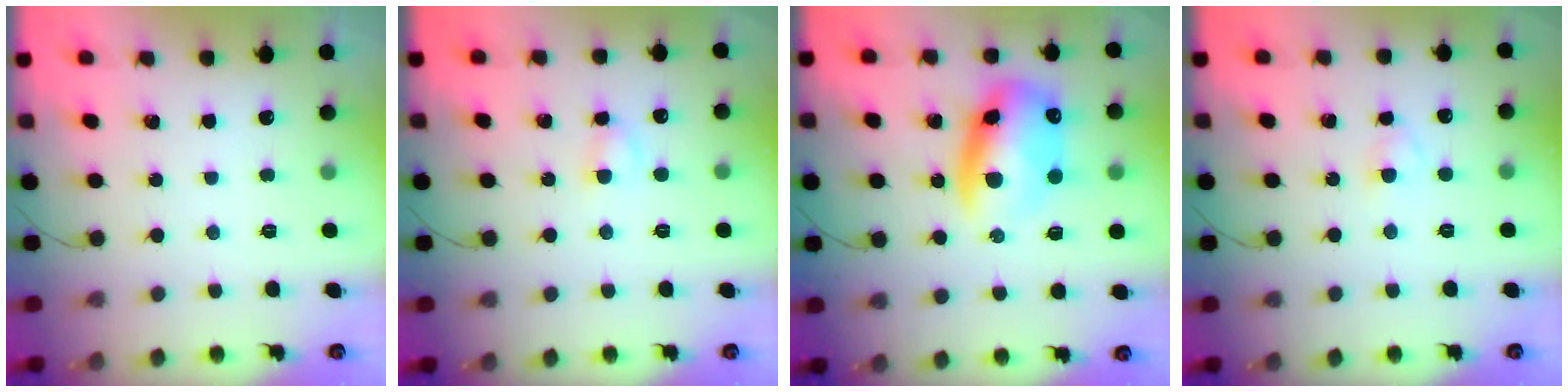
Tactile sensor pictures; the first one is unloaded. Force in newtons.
{"total": 2.8, "press": 2.6, "slide": 1.2}
{"total": 13.1, "press": 12.7, "slide": 3.2}
{"total": 2.6, "press": 2.4, "slide": 1.1}